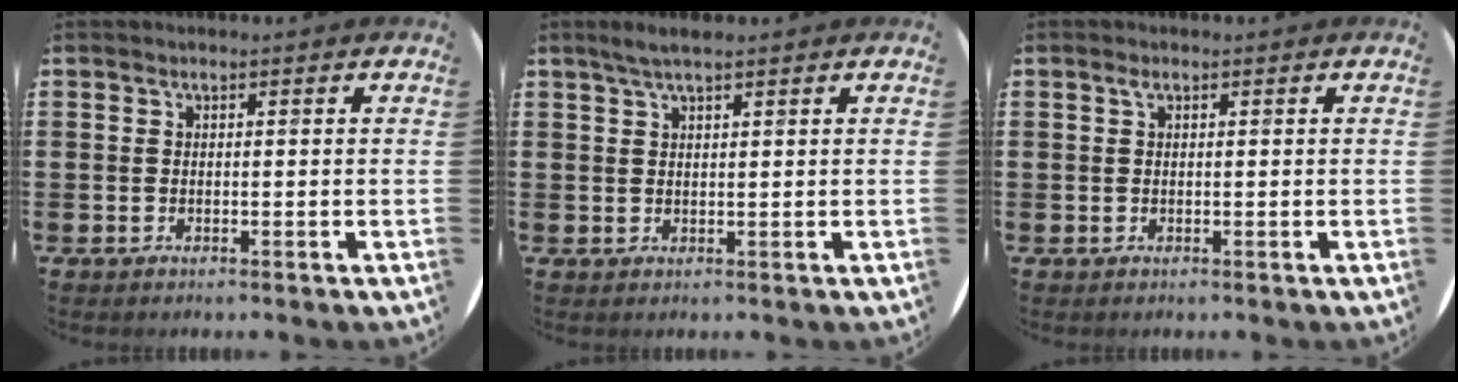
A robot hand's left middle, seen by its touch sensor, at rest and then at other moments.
{"total": 2.4, "force": [1.8, 0.2, 1.5], "torque": [-0.031, 0.004, 0.031]}
{"total": 0.7, "force": [0.3, 0.3, 0.5], "torque": [-0.011, 0.003, 0.006]}